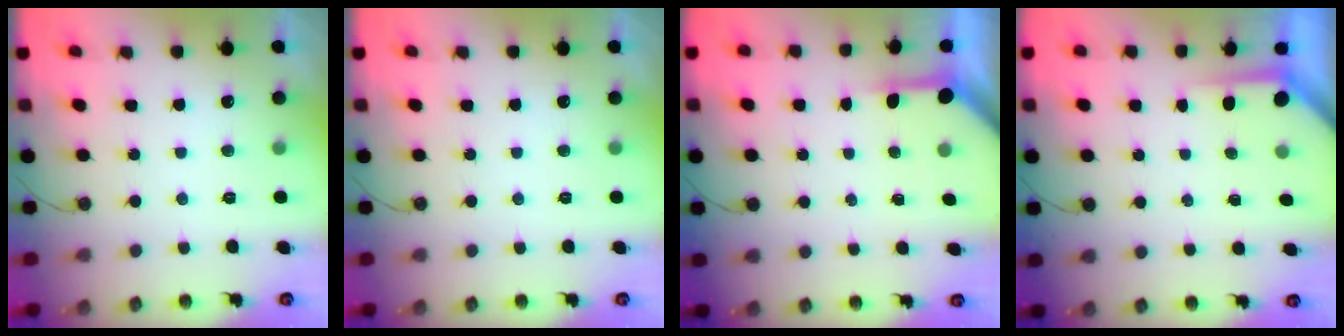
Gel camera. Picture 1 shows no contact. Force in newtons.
{"total": 0.0}
{"total": 3.5, "press": 3.5, "slide": 0.4}
{"total": 3.5, "press": 3.5, "slide": 0.2}